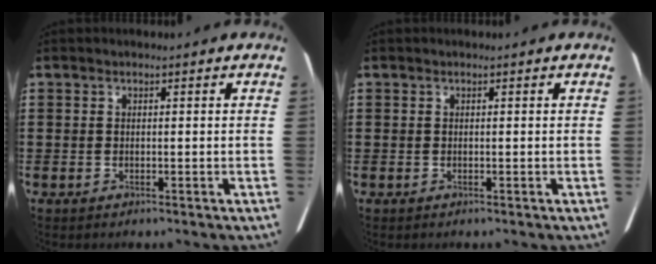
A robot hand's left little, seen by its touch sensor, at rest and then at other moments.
{"total": 0.0}